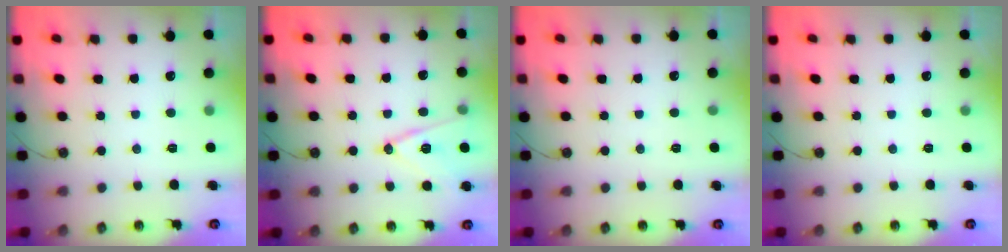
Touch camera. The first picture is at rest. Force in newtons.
{"total": 13.4, "press": 12.9, "slide": 3.4}
{"total": 4.1, "press": 0.3, "slide": 4.1}
{"total": 0.0}